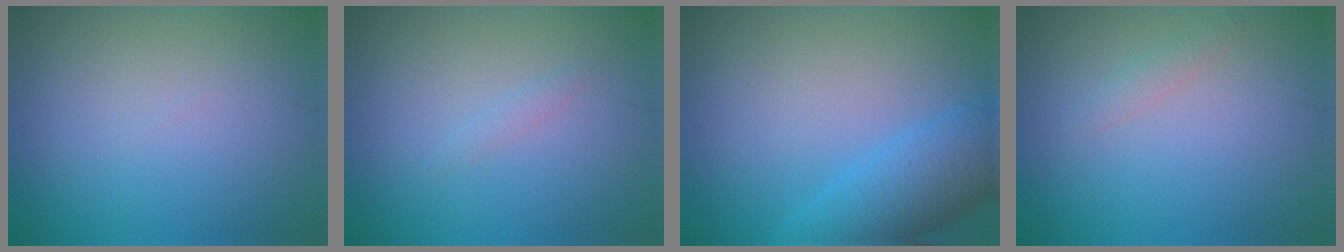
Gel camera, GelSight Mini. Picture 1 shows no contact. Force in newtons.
{"total": 0.6, "press": 0.6, "slide": 0.1}
{"total": 5.8, "press": 5.8, "slide": 0.2}
{"total": 1.0, "press": 0.9, "slide": 0.1}